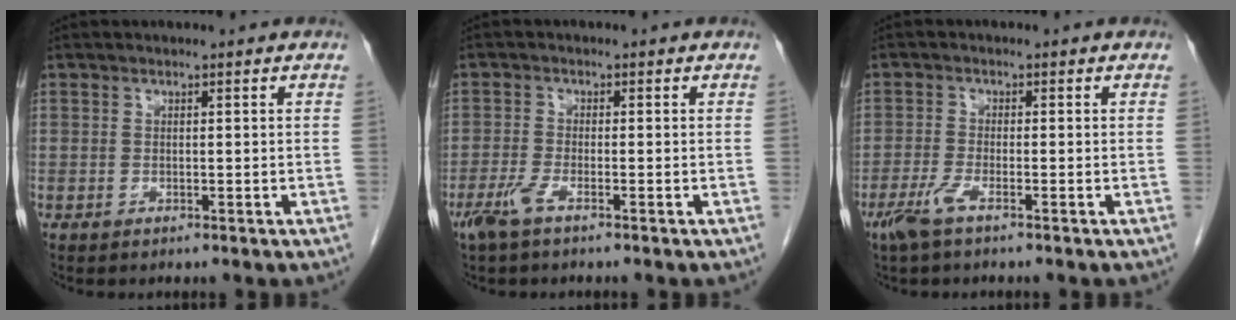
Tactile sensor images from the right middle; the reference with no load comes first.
{"total": 3.0, "force": [-2.0, 0.3, 2.2], "torque": [-0.053, -0.006, -0.045]}
{"total": 3.3, "force": [-2.1, 0.2, 2.4], "torque": [-0.058, -0.007, -0.048]}